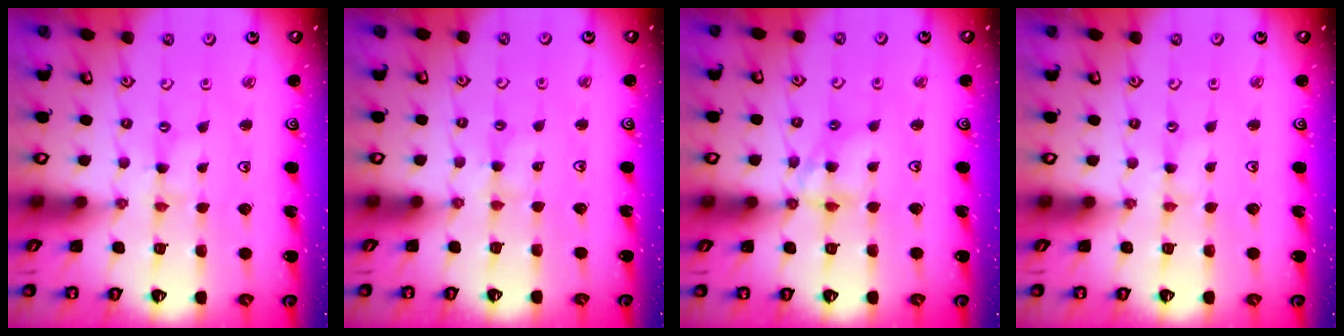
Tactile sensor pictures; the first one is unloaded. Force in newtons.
{"total": 1.9, "press": 1.9, "slide": 0.3}
{"total": 9.8, "press": 9.8, "slide": 0.8}
{"total": 0.0}